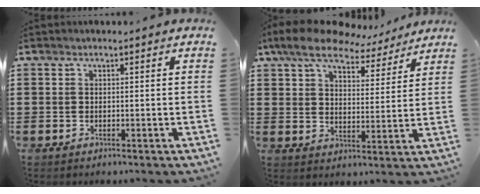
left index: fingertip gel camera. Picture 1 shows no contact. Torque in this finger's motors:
{"motor_torque": [2.14, 0.00, 0.36, 0.17]}